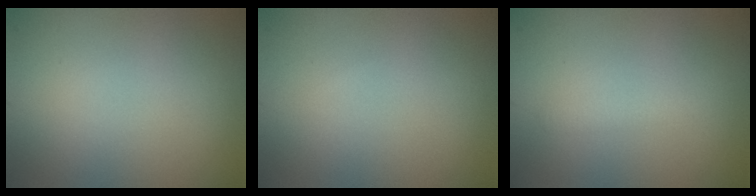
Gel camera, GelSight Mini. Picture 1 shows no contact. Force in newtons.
{"total": 0.0}
{"total": 1.1, "press": 1.1, "slide": 0.0}